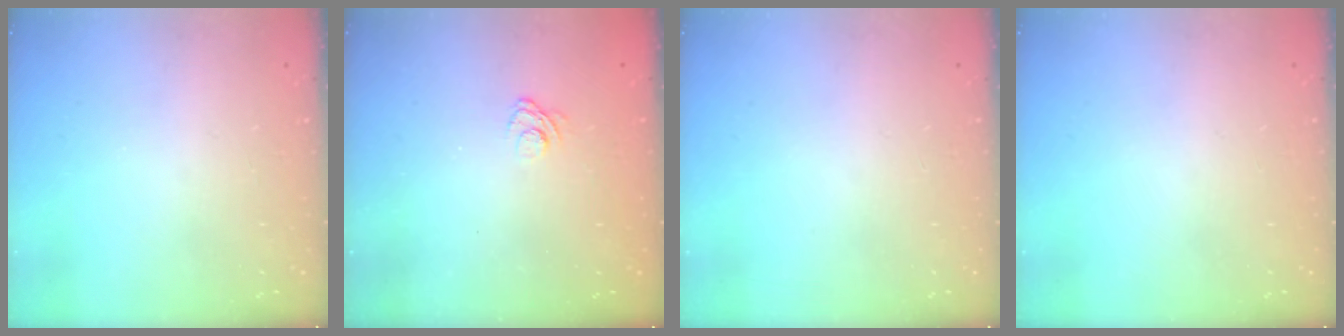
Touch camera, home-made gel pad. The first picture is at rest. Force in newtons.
{"total": 3.2, "press": 3.0, "slide": 1.1}
{"total": 0.0}
{"total": 0.0}